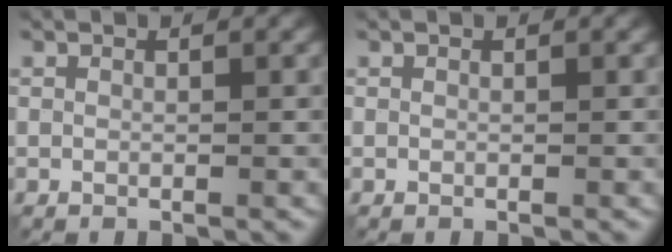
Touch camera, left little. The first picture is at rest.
{"total": 0.0}